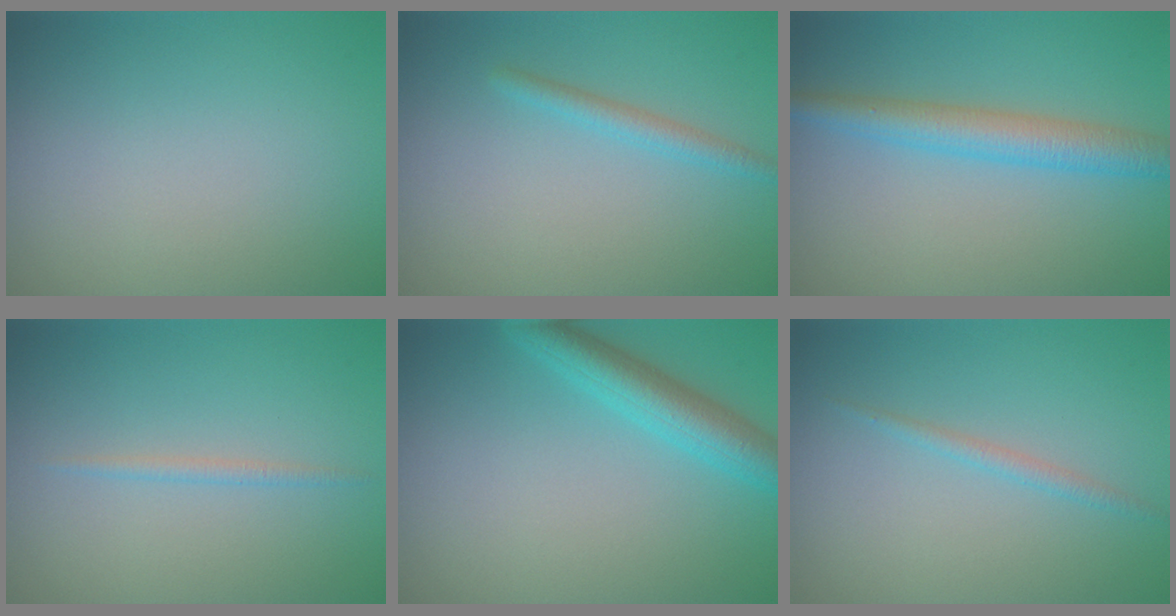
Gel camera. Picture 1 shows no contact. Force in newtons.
{"total": 1.6, "press": 1.6, "slide": 0.1}
{"total": 4.0, "press": 4.0, "slide": 0.2}
{"total": 0.9, "press": 0.9, "slide": 0.1}
{"total": 4.2, "press": 4.2, "slide": 0.3}
{"total": 1.1, "press": 1.1, "slide": 0.0}